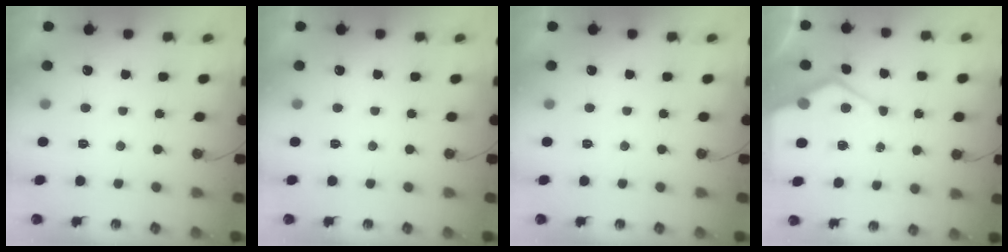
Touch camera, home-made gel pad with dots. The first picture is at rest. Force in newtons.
{"total": 0.0}
{"total": 0.0}
{"total": 10.8, "press": 10.7, "slide": 1.1}